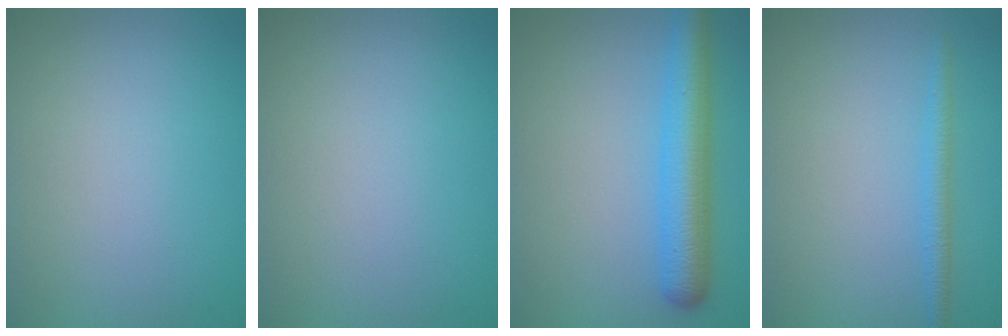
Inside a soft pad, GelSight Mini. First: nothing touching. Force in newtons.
{"total": 0.0}
{"total": 5.2, "press": 5.2, "slide": 0.1}
{"total": 1.6, "press": 1.6, "slide": 0.1}